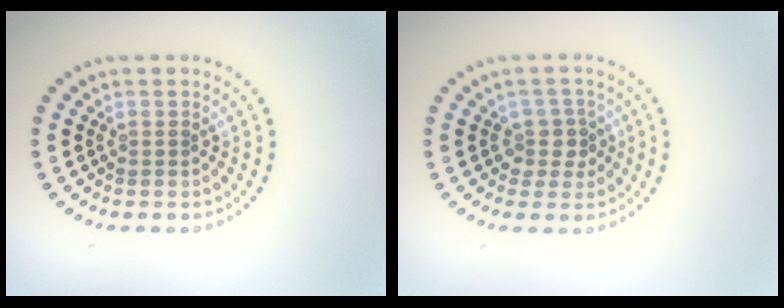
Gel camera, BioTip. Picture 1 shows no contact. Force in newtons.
{"total": 2.3, "press": 1.8, "slide": 1.5}